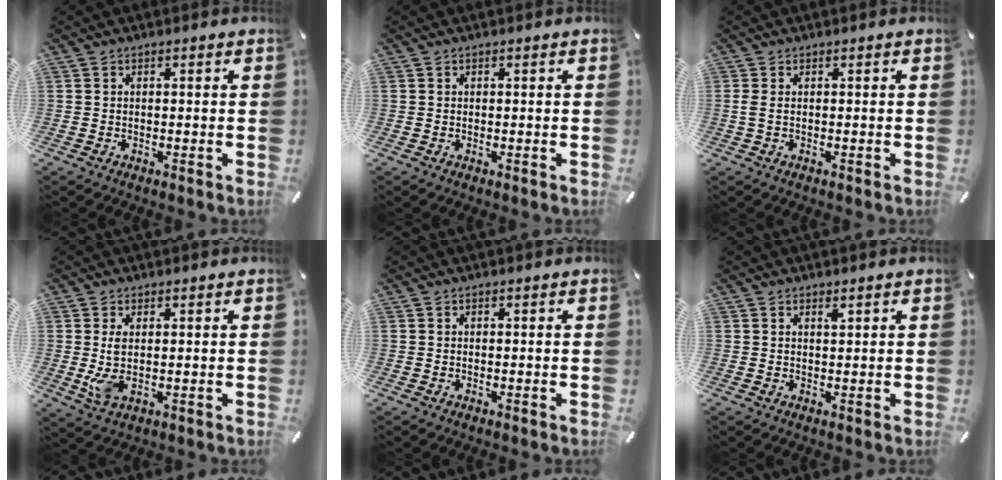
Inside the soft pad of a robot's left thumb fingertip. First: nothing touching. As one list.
[{"total": 0.0}, {"total": 1.3, "force": [0.0, 0.4, 1.3], "torque": [-0.026, 0.000, -0.001]}, {"total": 4.6, "force": [0.8, 2.2, 4.0], "torque": [-0.089, -0.009, 0.010]}, {"total": 0.0}, {"total": 0.9, "force": [0.9, 0.2, 0.3], "torque": [-0.007, -0.001, 0.016]}]